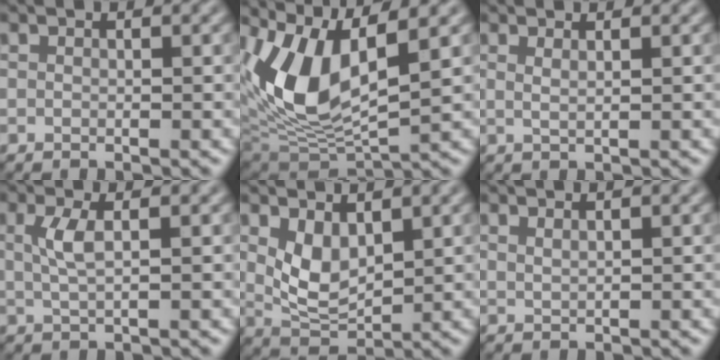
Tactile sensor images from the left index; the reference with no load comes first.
{"total": 8.8, "force": [2.7, 4.0, 7.4], "torque": [-0.153, -0.012, 0.053]}
{"total": 1.0, "force": [0.7, 0.2, 0.8], "torque": [-0.013, -0.003, 0.005]}
{"total": 2.1, "force": [0.3, 0.5, 2.1], "torque": [-0.045, -0.002, 0.006]}
{"total": 3.8, "force": [1.3, 2.1, 2.9], "torque": [-0.063, -0.011, 0.027]}
{"total": 1.0, "force": [0.9, 0.1, 0.4], "torque": [-0.007, -0.001, 0.013]}